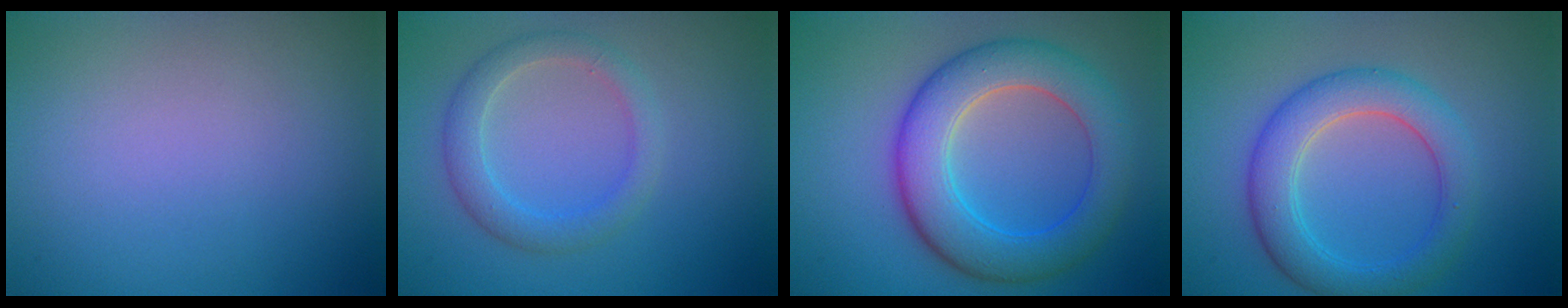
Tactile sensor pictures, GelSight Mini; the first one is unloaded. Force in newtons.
{"total": 2.9, "press": 2.9, "slide": 0.1}
{"total": 7.3, "press": 7.3, "slide": 0.1}
{"total": 5.2, "press": 5.2, "slide": 0.1}